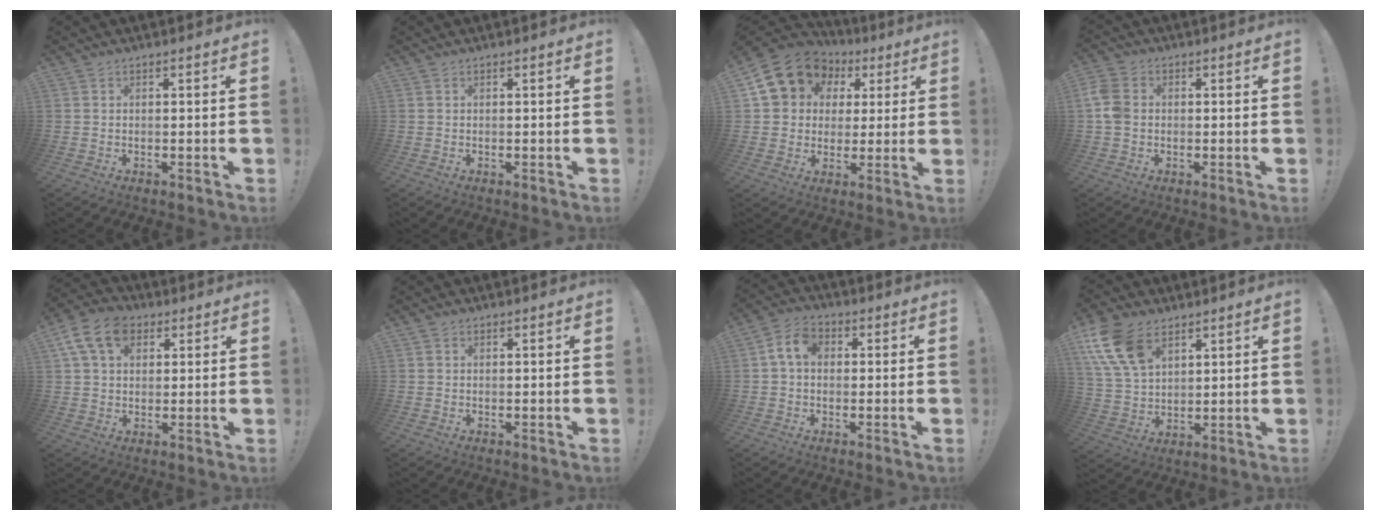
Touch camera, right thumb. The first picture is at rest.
{"total": 0.0}
{"total": 15.2, "force": [6.4, 12.4, 5.9], "torque": [-0.084, -0.028, 0.136]}
{"total": 7.1, "force": [0.1, 5.6, 4.3], "torque": [-0.102, 0.009, 0.004]}
{"total": 12.5, "force": [5.1, 8.7, 7.4], "torque": [-0.128, -0.008, 0.098]}
{"total": 0.5, "force": [0.3, 0.5, 0.0], "torque": [0.007, -0.002, 0.004]}
{"total": 7.8, "force": [1.2, 5.6, 5.3], "torque": [-0.100, 0.013, 0.028]}
{"total": 14.9, "force": [8.1, 9.0, 8.7], "torque": [-0.178, -0.029, 0.157]}